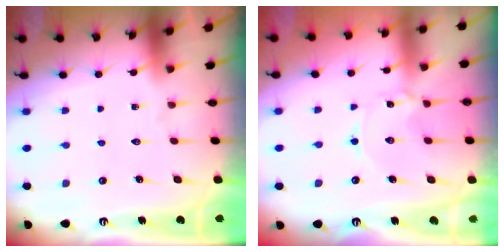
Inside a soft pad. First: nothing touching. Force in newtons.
{"total": 0.9, "press": 0.9, "slide": 0.1}